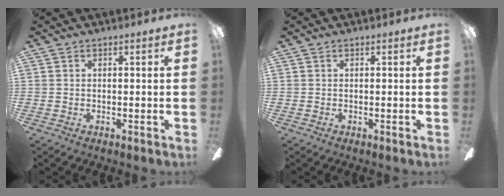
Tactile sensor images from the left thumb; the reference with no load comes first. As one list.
[{"total": 0.0}]